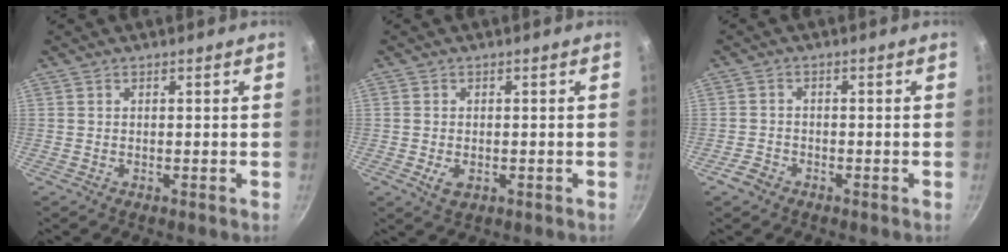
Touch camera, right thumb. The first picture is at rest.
{"total": 3.2, "force": [-0.9, 2.1, 2.2], "torque": [-0.037, -0.002, -0.012]}
{"total": 3.0, "force": [-2.0, 2.0, 0.9], "torque": [-0.017, 0.021, -0.037]}